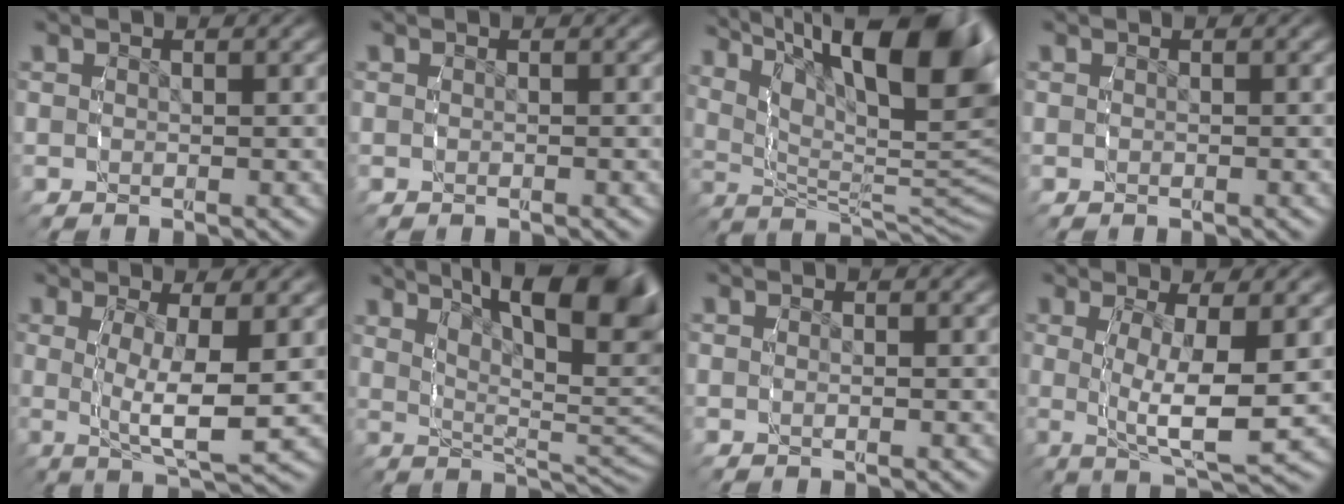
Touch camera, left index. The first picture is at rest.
{"total": 0.0}
{"total": 19.0, "force": [5.9, 10.2, 14.9], "torque": [-0.201, 0.009, 0.082]}
{"total": 0.0}
{"total": 6.5, "force": [0.4, 2.2, 6.1], "torque": [-0.104, -0.006, 0.004]}
{"total": 15.5, "force": [6.1, 6.9, 12.5], "torque": [-0.138, 0.014, 0.078]}
{"total": 0.0}
{"total": 7.3, "force": [0.4, 2.8, 6.8], "torque": [-0.111, -0.007, 0.004]}